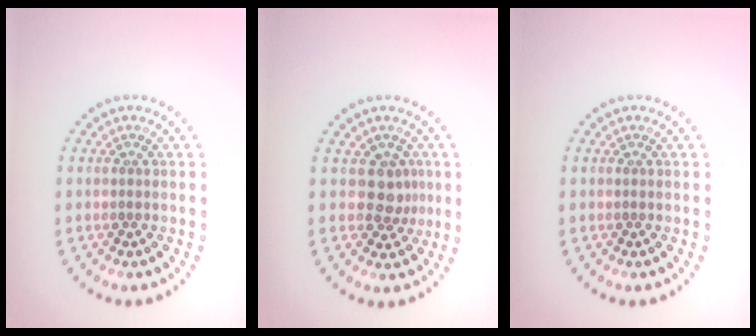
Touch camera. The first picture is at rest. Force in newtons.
{"total": 2.3, "press": 1.8, "slide": 1.3}
{"total": 0.0}